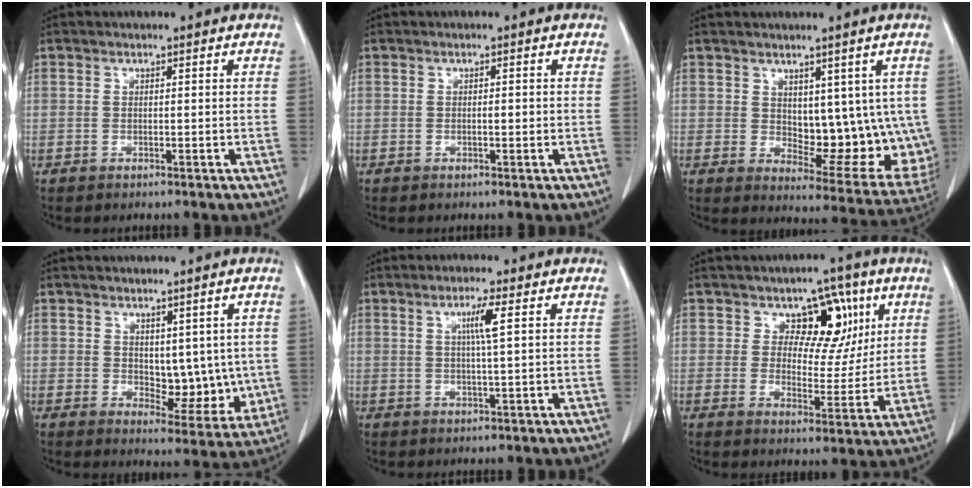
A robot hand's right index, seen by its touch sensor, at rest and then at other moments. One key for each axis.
{"total": 1.0, "fx": -0.1, "fy": 0.3, "fz": 0.9, "tx": -0.013, "ty": 0.001, "tz": 0.001}
{"total": 13.5, "fx": 1.2, "fy": 7.0, "fz": 11.4, "tx": -0.131, "ty": -0.006, "tz": 0.036}
{"total": 7.7, "fx": 0.8, "fy": 4.6, "fz": 6.2, "tx": -0.059, "ty": -0.007, "tz": 0.028}
{"total": 3.7, "fx": 1.2, "fy": -0.2, "fz": 3.5, "tx": -0.061, "ty": 0.000, "tz": 0.020}
{"total": 8.6, "fx": 3.9, "fy": 5.6, "fz": 5.2, "tx": -0.053, "ty": 0.010, "tz": 0.061}